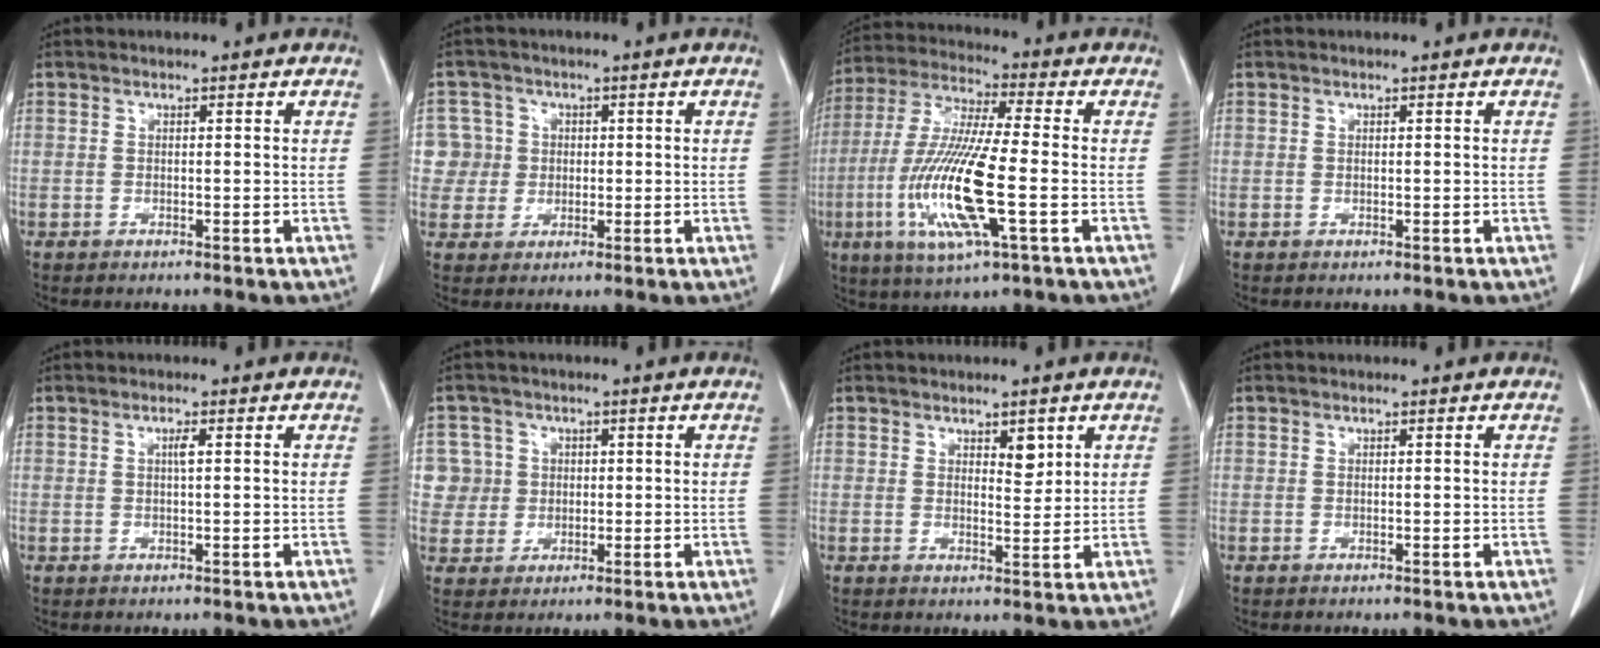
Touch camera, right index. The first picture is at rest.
{"total": 5.9, "force": [0.7, 5.8, -0.1], "torque": [0.012, 0.020, 0.016]}
{"total": 15.9, "force": [-3.9, 1.5, 15.4], "torque": [-0.324, -0.016, -0.074]}
{"total": 0.0}
{"total": 1.1, "force": [0.2, 0.0, 1.1], "torque": [-0.021, 0.002, 0.003]}
{"total": 6.8, "force": [1.3, 6.6, 0.1], "torque": [0.005, 0.024, 0.032]}
{"total": 2.6, "force": [1.4, 1.0, 1.9], "torque": [-0.029, -0.006, 0.025]}
{"total": 0.0}